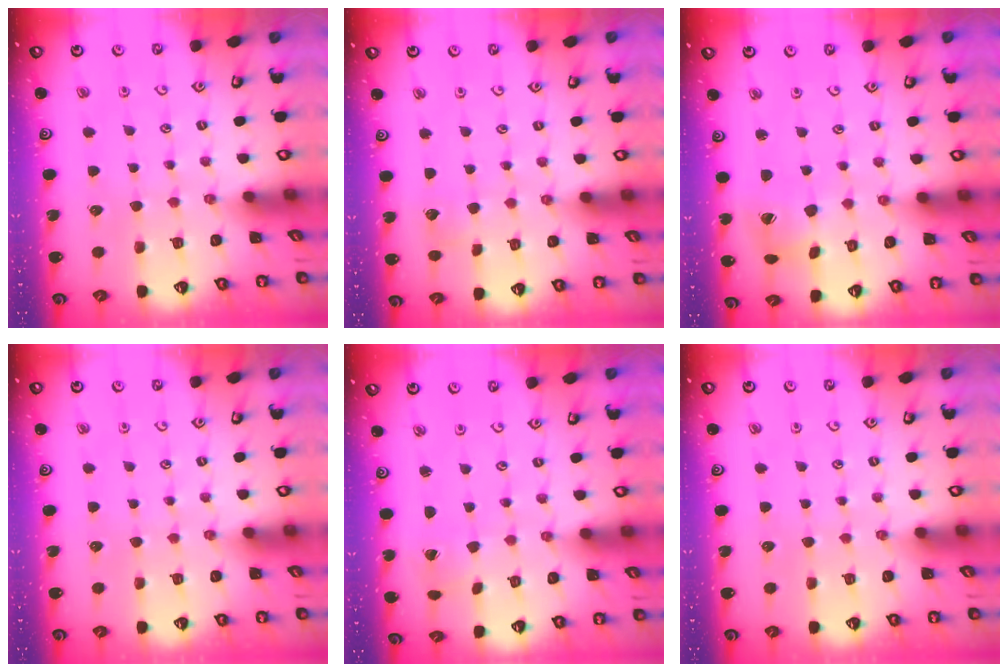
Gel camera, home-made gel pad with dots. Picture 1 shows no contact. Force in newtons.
{"total": 2.7, "press": 2.7, "slide": 0.4}
{"total": 9.0, "press": 8.9, "slide": 0.8}
{"total": 0.0}
{"total": 0.0}
{"total": 0.0}